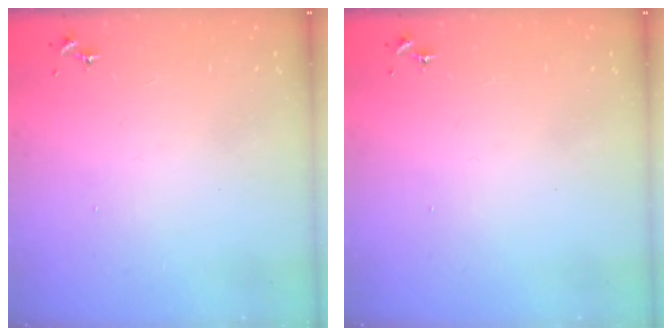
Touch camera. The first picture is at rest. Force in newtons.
{"total": 0.0}